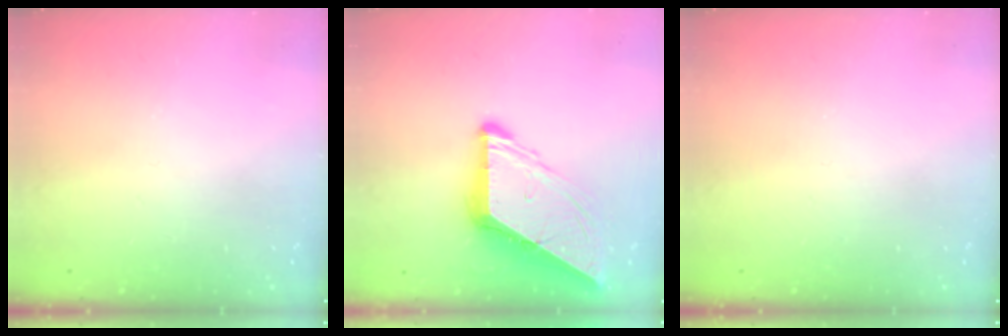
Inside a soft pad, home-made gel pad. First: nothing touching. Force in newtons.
{"total": 10.6, "press": 10.5, "slide": 1.3}
{"total": 0.0}